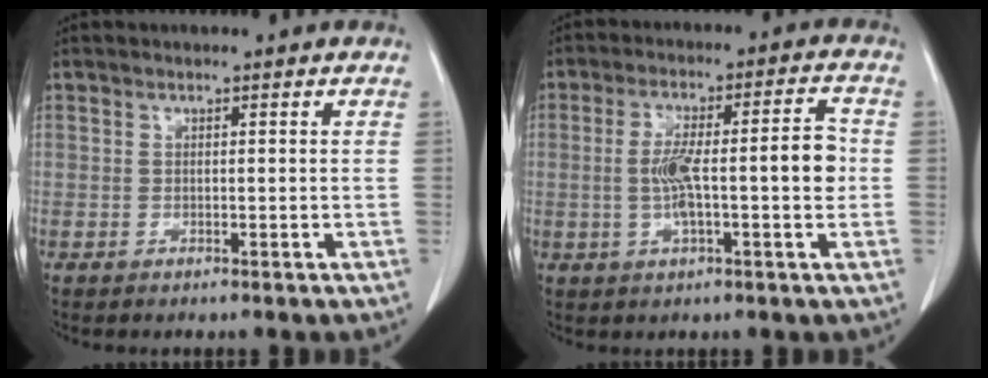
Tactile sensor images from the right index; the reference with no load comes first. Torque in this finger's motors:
{"motor_torque": [0.50, 0.11, 0.22, 0.09]}